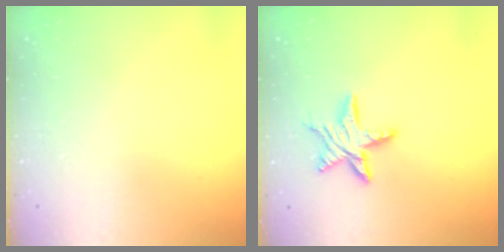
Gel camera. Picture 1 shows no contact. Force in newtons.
{"total": 9.8, "press": 9.8, "slide": 0.6}